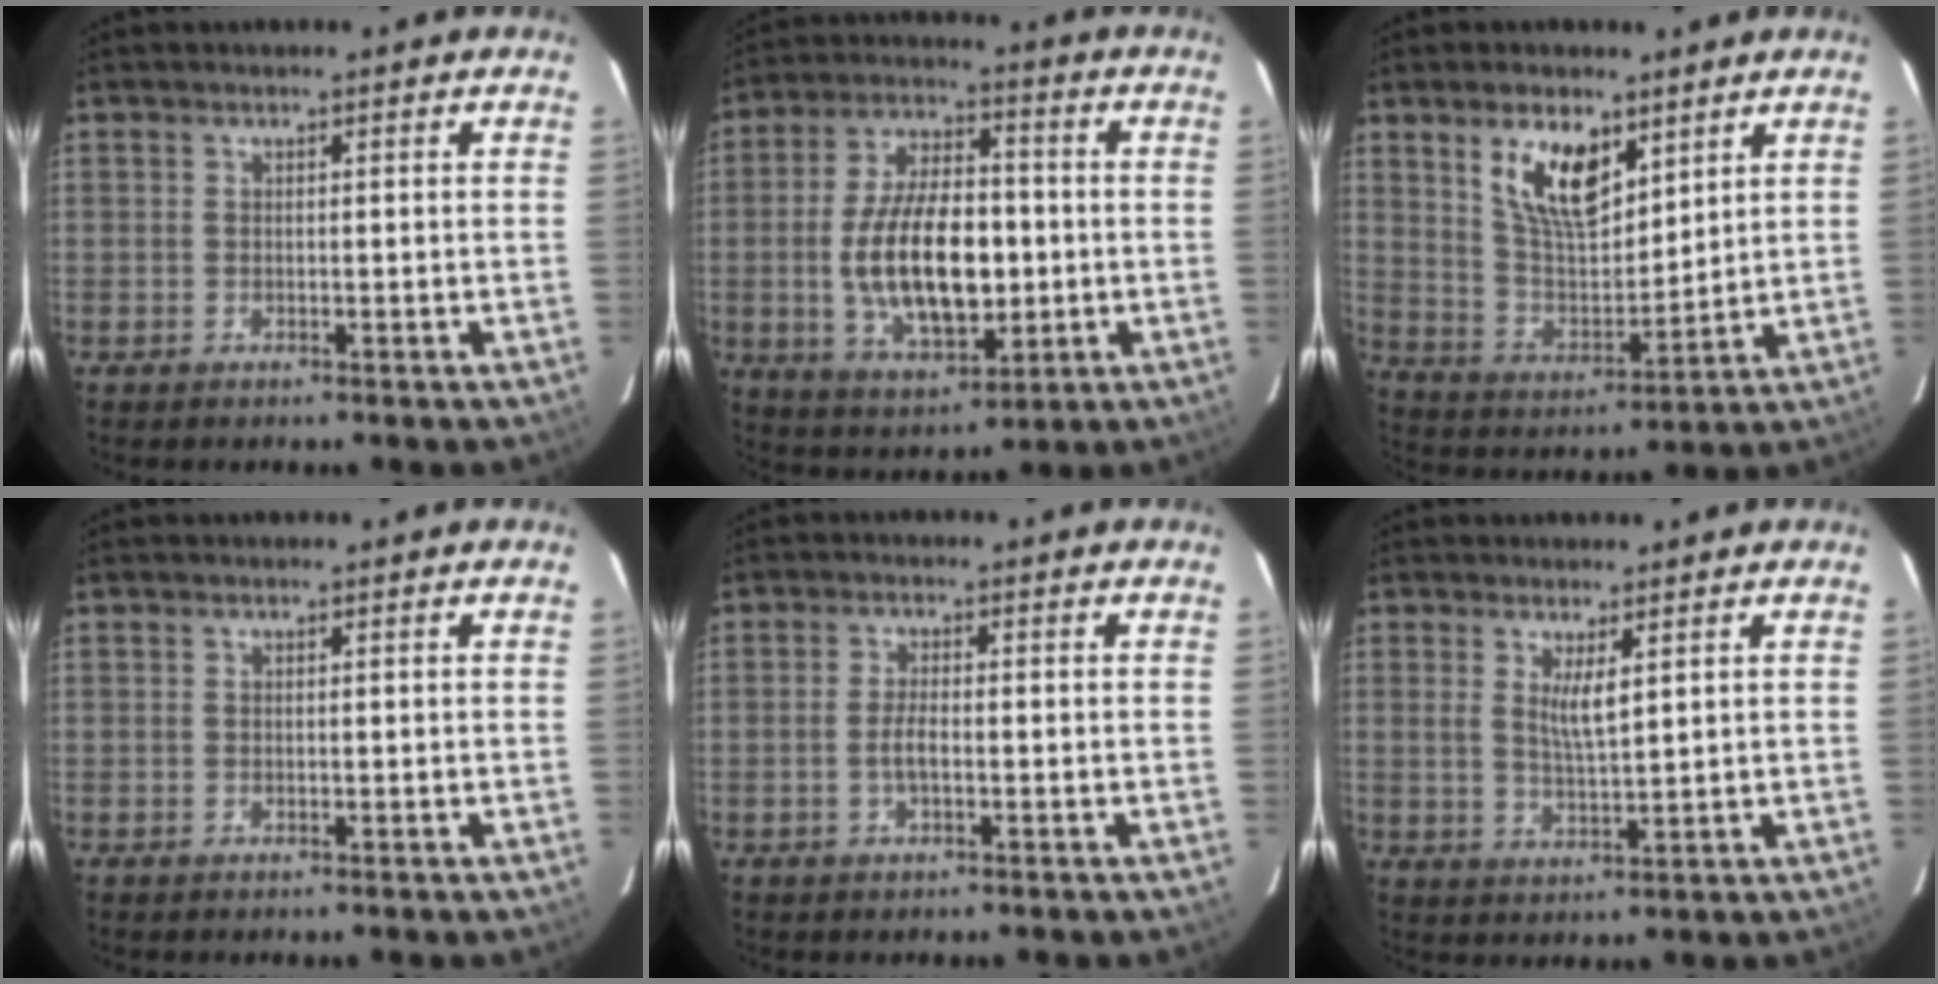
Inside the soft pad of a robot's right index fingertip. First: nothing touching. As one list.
[{"total": 17.1, "force": [-1.8, 8.6, 14.7], "torque": [-0.283, 0.001, -0.018]}, {"total": 12.3, "force": [6.7, 5.7, 8.6], "torque": [-0.156, 0.006, 0.137]}, {"total": 0.0}, {"total": 2.5, "force": [-0.8, 0.8, 2.3], "torque": [-0.047, -0.001, -0.013]}, {"total": 4.2, "force": [1.7, 0.8, 3.8], "torque": [-0.068, -0.009, 0.033]}]